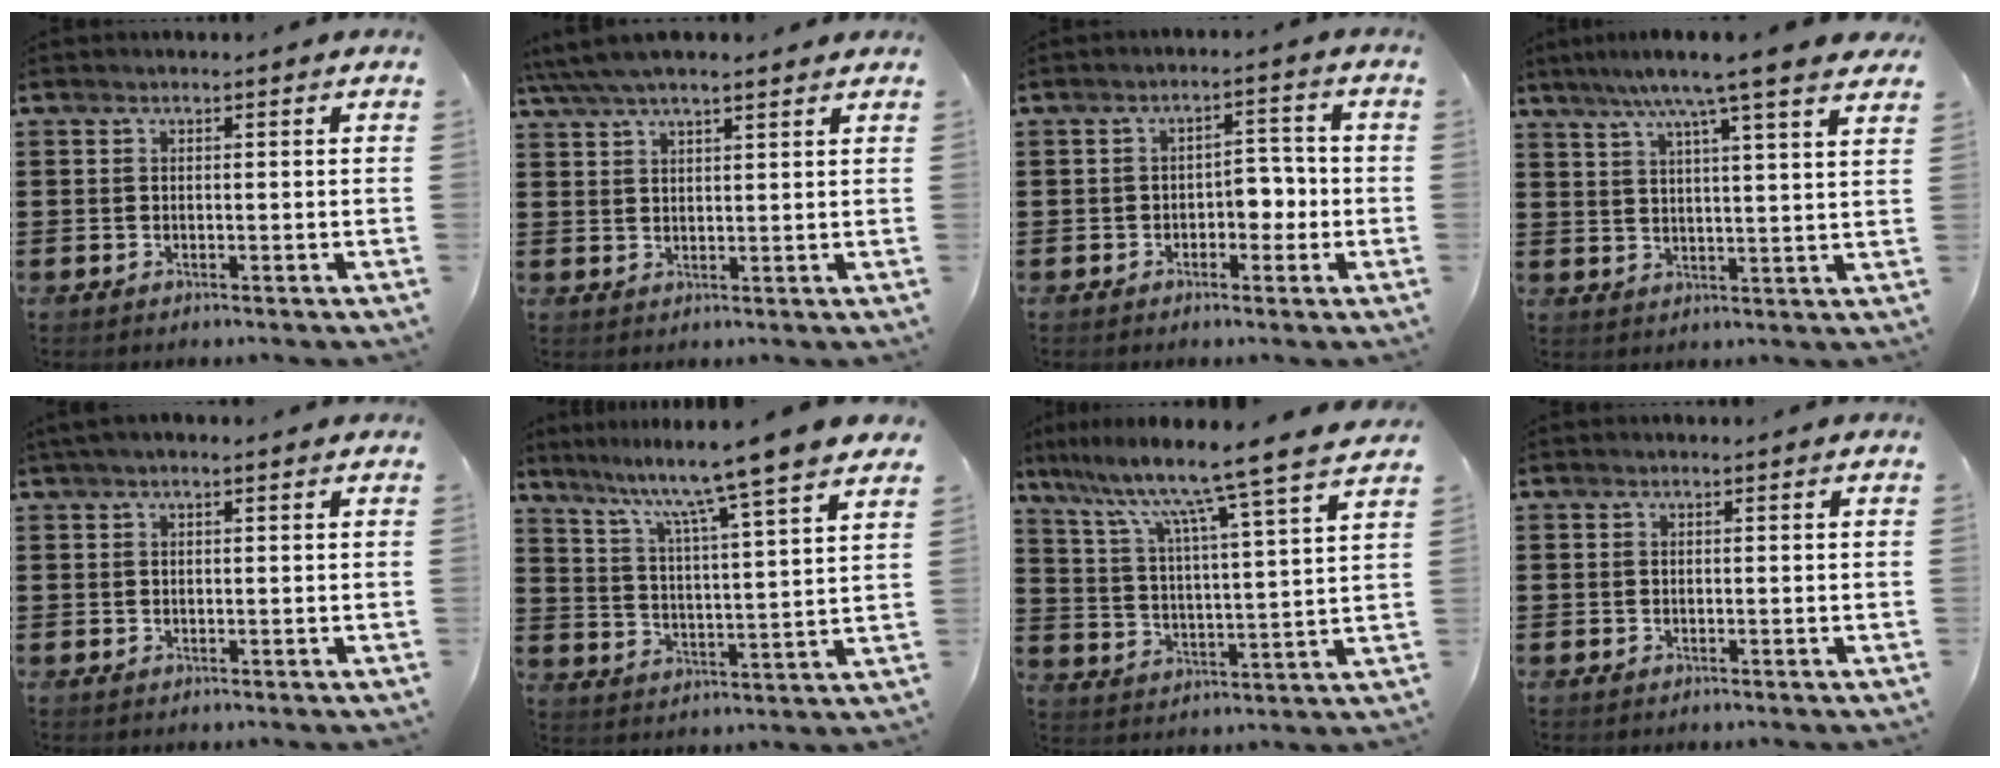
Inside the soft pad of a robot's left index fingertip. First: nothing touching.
{"total": 4.5, "force": [3.7, 1.1, 2.1], "torque": [-0.052, -0.001, 0.069]}
{"total": 4.0, "force": [-1.4, 2.5, 2.8], "torque": [-0.047, 0.005, -0.031]}
{"total": 7.9, "force": [6.2, -0.4, 4.9], "torque": [-0.105, -0.024, 0.101]}
{"total": 1.0, "force": [0.5, 0.5, 0.6], "torque": [-0.014, 0.004, 0.010]}
{"total": 9.2, "force": [7.9, -2.1, 4.3], "torque": [-0.106, -0.066, 0.121]}
{"total": 9.3, "force": [7.8, -1.5, 5.0], "torque": [-0.127, -0.060, 0.119]}
{"total": 0.0}